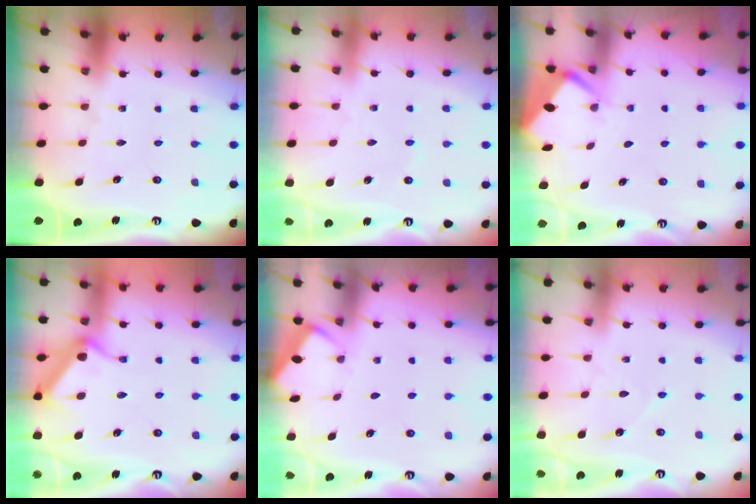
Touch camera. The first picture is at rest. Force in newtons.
{"total": 1.6, "press": 1.6, "slide": 0.3}
{"total": 2.9, "press": 2.8, "slide": 0.4}
{"total": 10.5, "press": 10.5, "slide": 0.5}
{"total": 2.5, "press": 2.5, "slide": 0.4}
{"total": 3.7, "press": 3.7, "slide": 0.4}